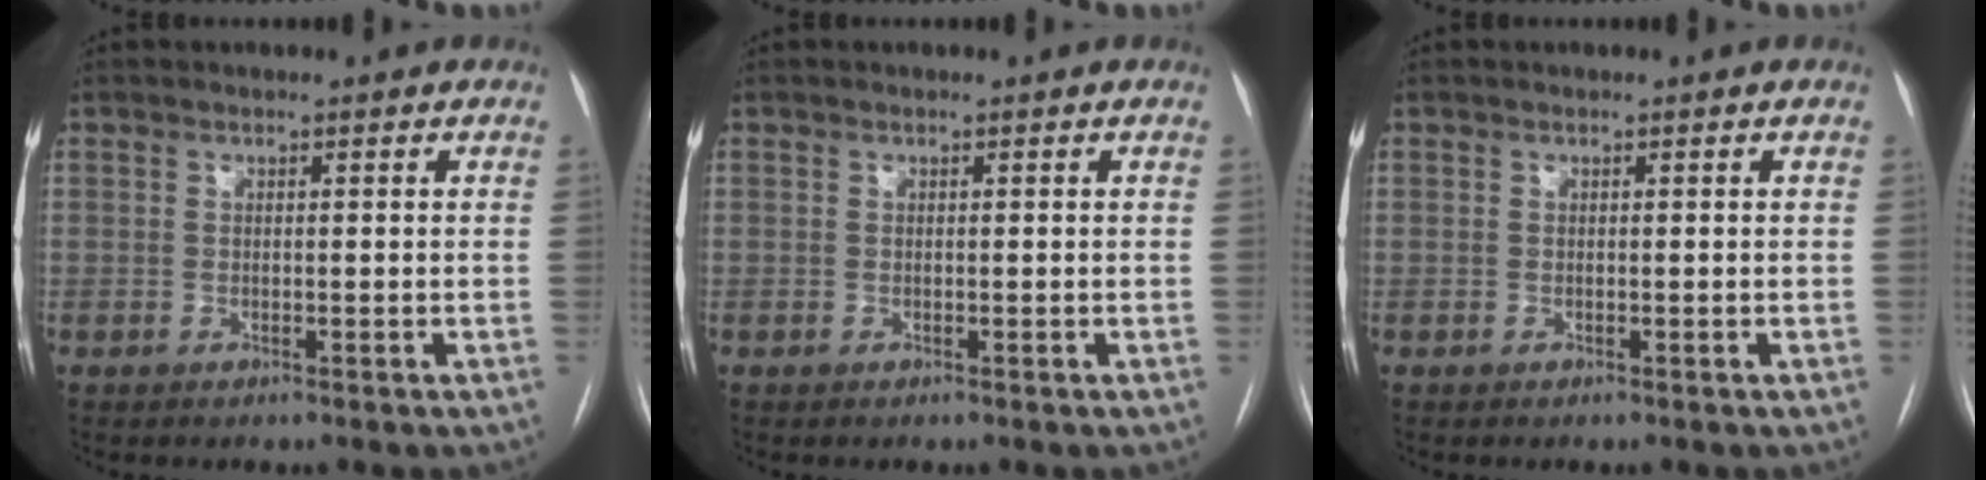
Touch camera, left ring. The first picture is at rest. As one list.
[{"total": 0.0}, {"total": 0.0}]